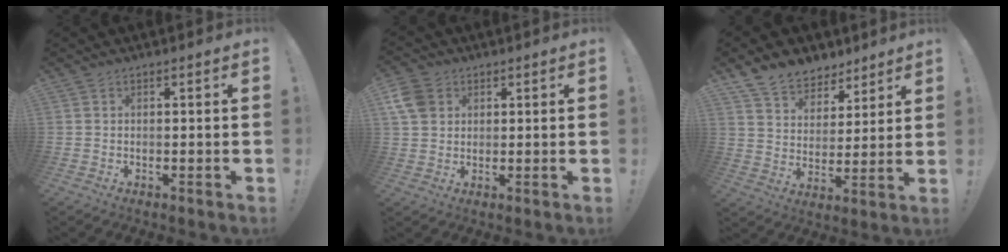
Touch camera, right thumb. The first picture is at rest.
{"total": 7.3, "force": [2.9, 5.9, 3.2], "torque": [-0.055, -0.005, 0.060]}
{"total": 11.2, "force": [8.8, 6.6, 2.5], "torque": [-0.049, -0.063, 0.172]}